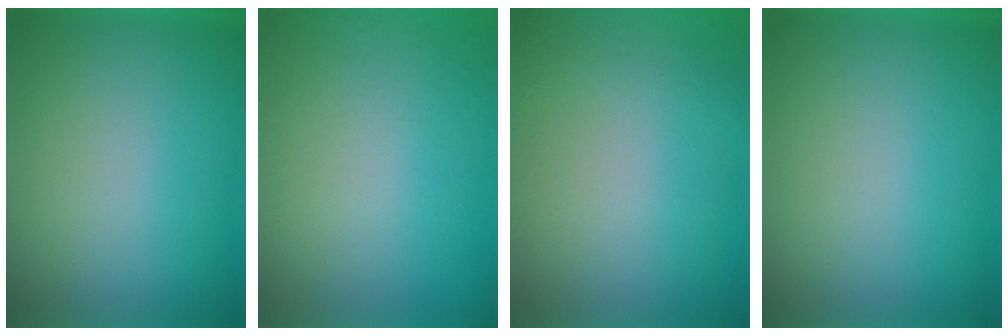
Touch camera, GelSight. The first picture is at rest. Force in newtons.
{"total": 4.9}
{"total": 6.2}
{"total": 0.0}